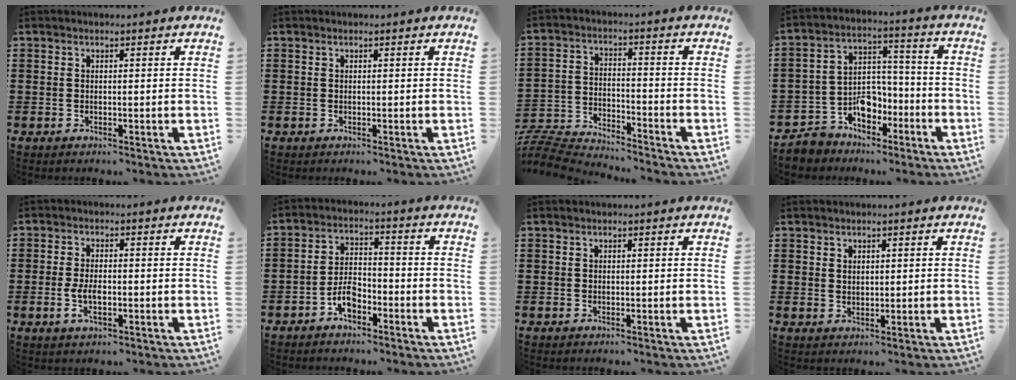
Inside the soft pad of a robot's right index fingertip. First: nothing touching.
{"total": 0.0}
{"total": 6.8, "force": [-6.8, 0.6, 0.6], "torque": [-0.030, 0.005, -0.142]}
{"total": 6.7, "force": [-4.2, 5.0, 1.2], "torque": [-0.038, 0.015, -0.078]}
{"total": 4.0, "force": [-0.9, 1.8, 3.4], "torque": [-0.076, -0.003, -0.019]}
{"total": 4.7, "force": [-2.8, 2.4, 3.0], "torque": [-0.062, 0.007, -0.055]}
{"total": 0.0}
{"total": 1.3, "force": [1.0, 0.8, 0.3], "torque": [-0.006, 0.003, 0.020]}